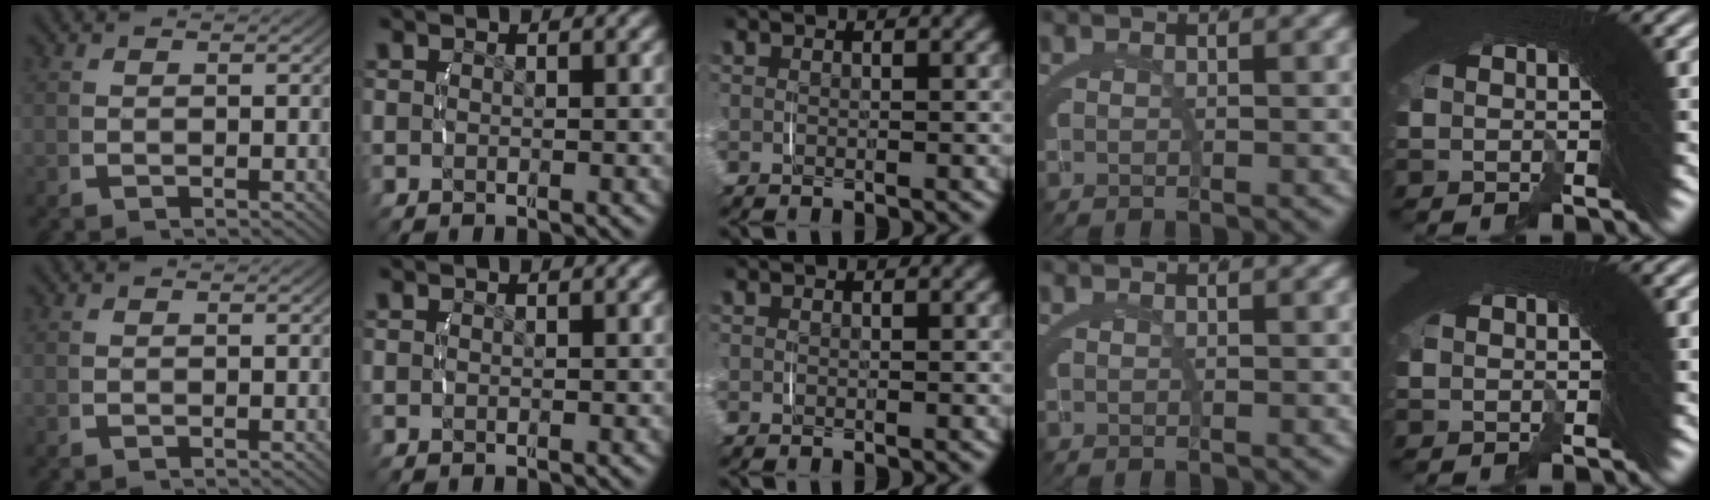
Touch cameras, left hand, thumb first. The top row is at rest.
{}